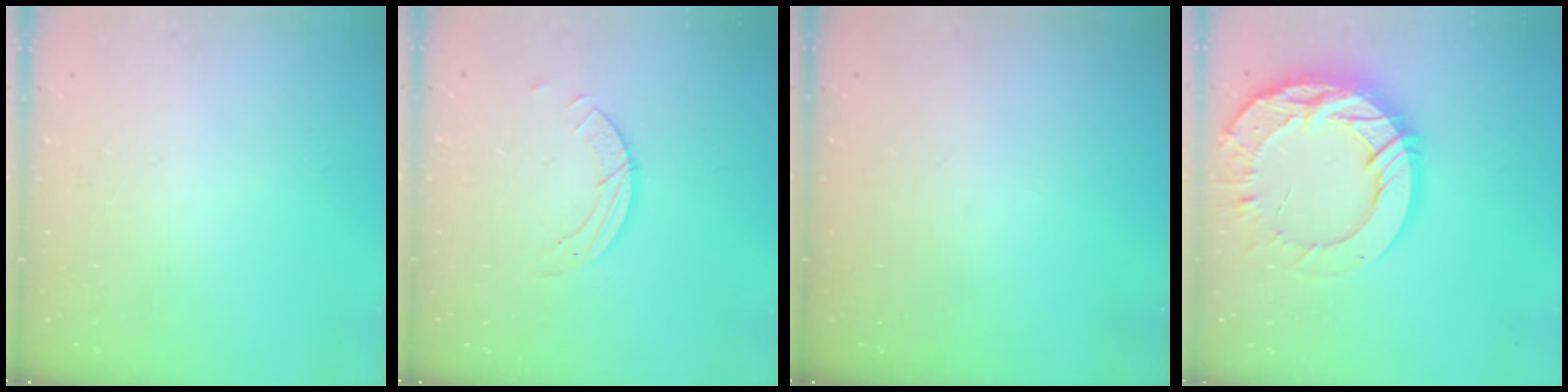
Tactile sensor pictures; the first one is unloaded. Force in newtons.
{"total": 3.2, "press": 3.2, "slide": 0.3}
{"total": 0.0}
{"total": 25.1, "press": 25.0, "slide": 2.3}